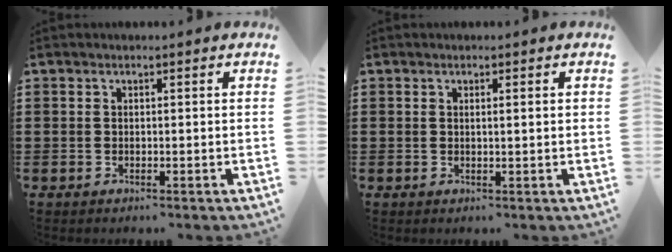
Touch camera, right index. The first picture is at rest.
{"total": 0.8, "force": [0.2, -0.1, 0.7], "torque": [-0.014, -0.002, 0.003]}